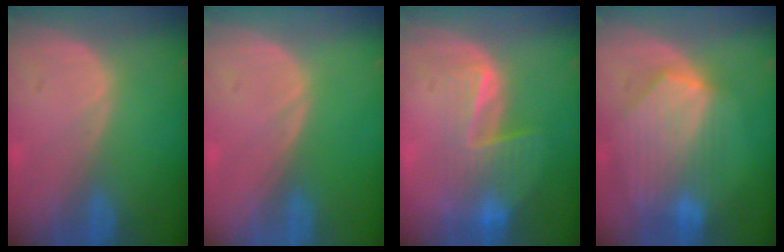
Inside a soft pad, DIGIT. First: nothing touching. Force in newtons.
{"total": 0.0}
{"total": 7.4, "press": 6.7, "slide": 3.1}
{"total": 8.6, "press": 7.8, "slide": 3.7}